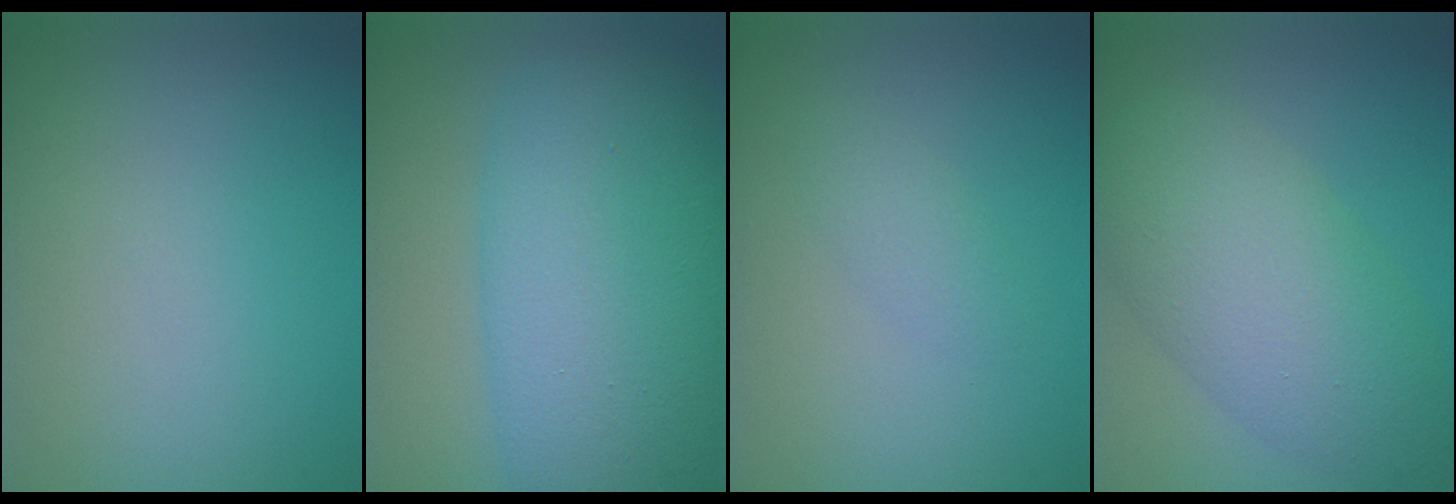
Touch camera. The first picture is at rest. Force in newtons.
{"total": 11.0, "press": 11.0, "slide": 0.2}
{"total": 1.4, "press": 1.4, "slide": 0.1}
{"total": 7.5, "press": 7.5, "slide": 0.1}